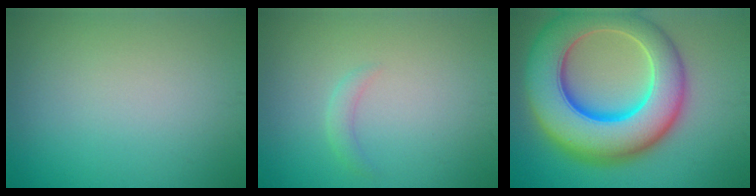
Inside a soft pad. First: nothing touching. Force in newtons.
{"total": 1.1, "press": 1.1, "slide": 0.1}
{"total": 13.9, "press": 13.8, "slide": 0.5}